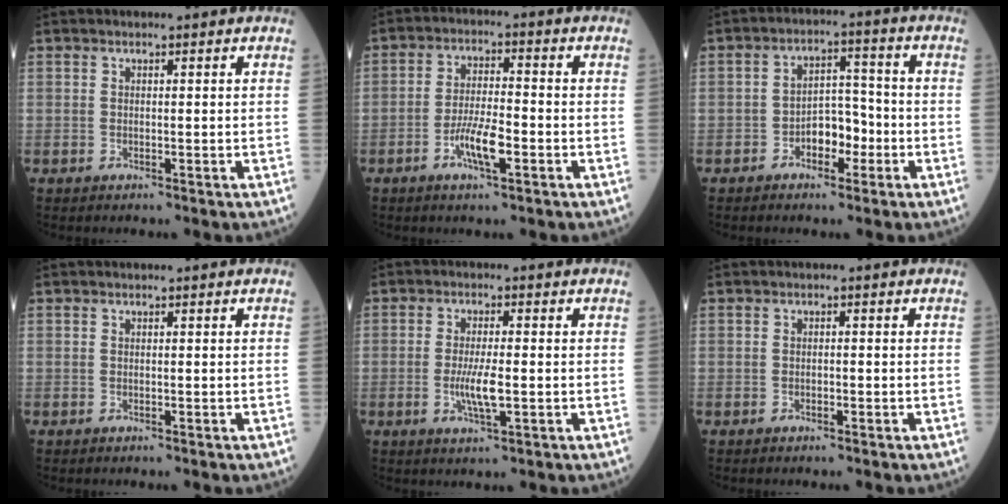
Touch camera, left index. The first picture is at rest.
{"total": 6.1, "force": [-2.8, 1.1, 5.3], "torque": [-0.105, -0.005, -0.054]}
{"total": 5.4, "force": [-2.5, 2.9, 3.8], "torque": [-0.057, 0.015, -0.047]}
{"total": 0.0}
{"total": 4.4, "force": [-0.9, 0.6, 4.2], "torque": [-0.087, -0.011, -0.015]}
{"total": 0.6, "force": [-0.5, 0.2, 0.3], "torque": [-0.003, -0.001, -0.011]}